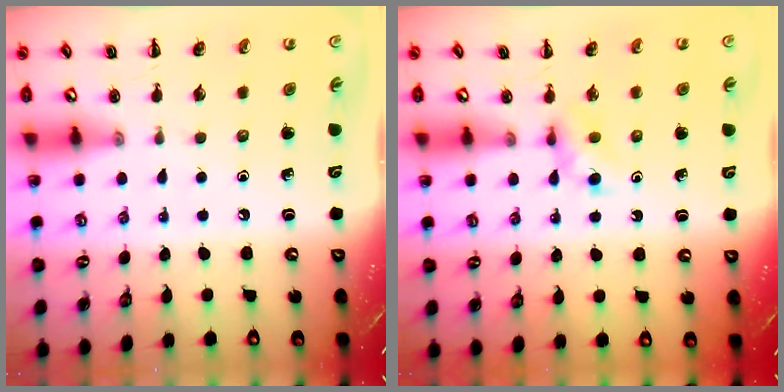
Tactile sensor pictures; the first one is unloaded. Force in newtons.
{"total": 3.2, "press": 2.9, "slide": 1.4}